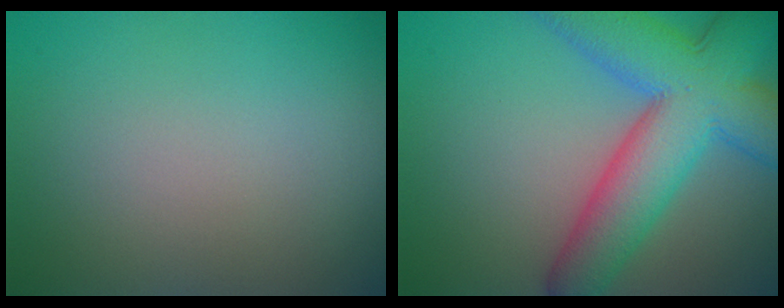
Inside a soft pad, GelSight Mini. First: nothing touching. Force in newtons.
{"total": 10.8, "press": 10.8, "slide": 0.4}